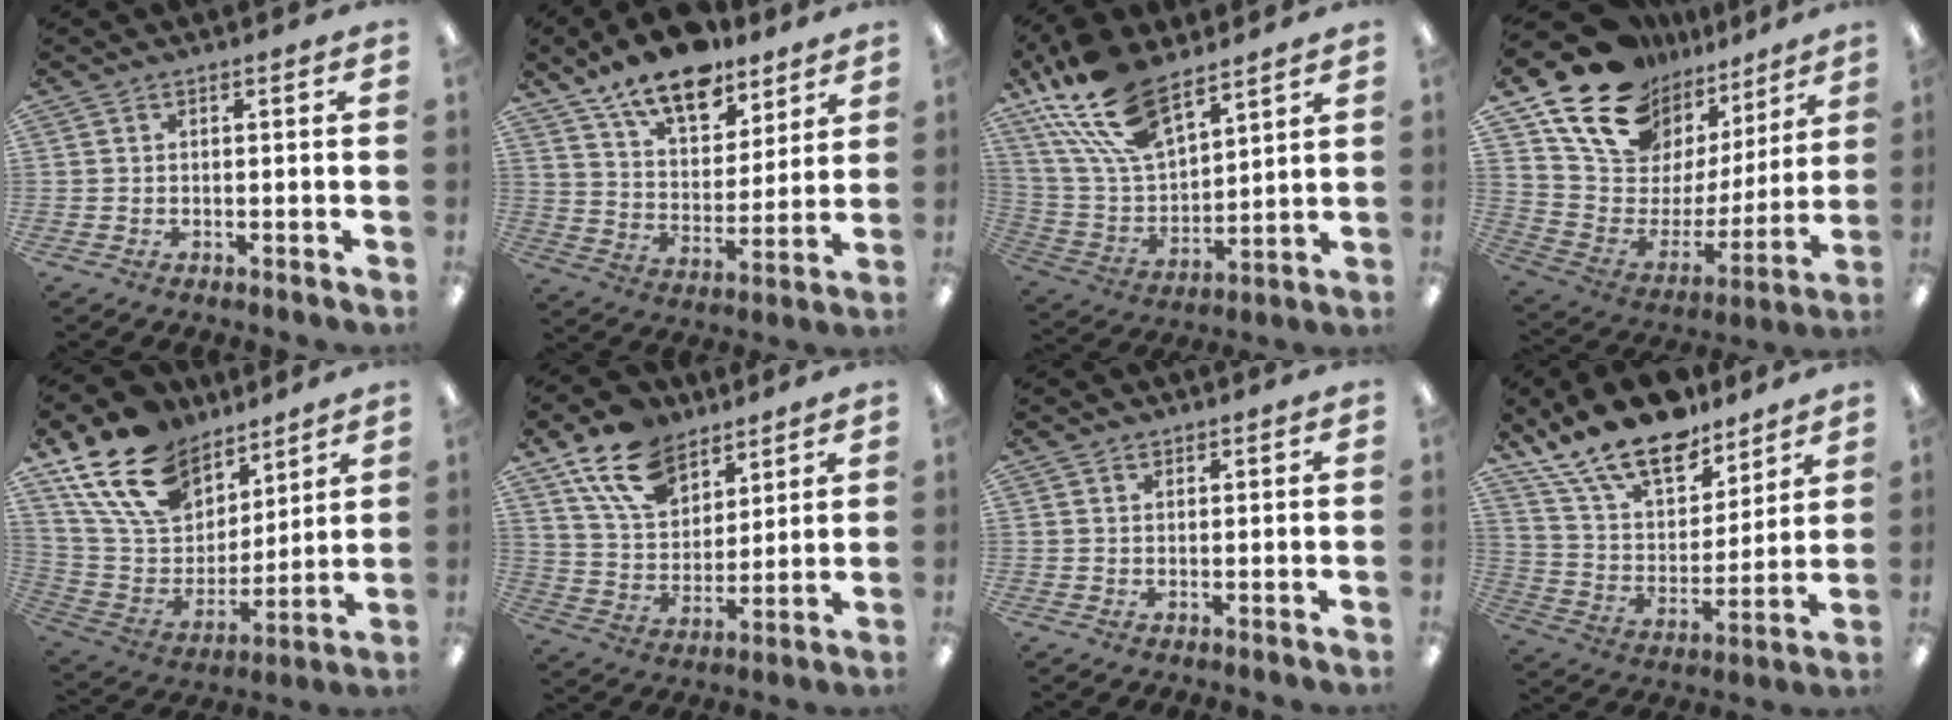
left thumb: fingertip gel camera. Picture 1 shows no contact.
{"total": 15.2, "force": [11.9, 6.8, 6.7], "torque": [-0.115, -0.071, 0.213]}
{"total": 21.0, "force": [14.0, 9.8, 12.2], "torque": [-0.273, -0.067, 0.255]}
{"total": 18.4, "force": [14.9, 9.3, 5.6], "torque": [-0.123, -0.118, 0.273]}
{"total": 20.0, "force": [12.8, 12.5, 8.9], "torque": [-0.180, -0.062, 0.243]}
{"total": 15.8, "force": [10.3, 9.5, 7.2], "torque": [-0.135, -0.043, 0.197]}
{"total": 1.0, "force": [0.8, 0.6, 0.0], "torque": [-0.001, 0.001, 0.015]}
{"total": 19.5, "force": [14.8, 8.7, 9.2], "torque": [-0.170, -0.089, 0.266]}